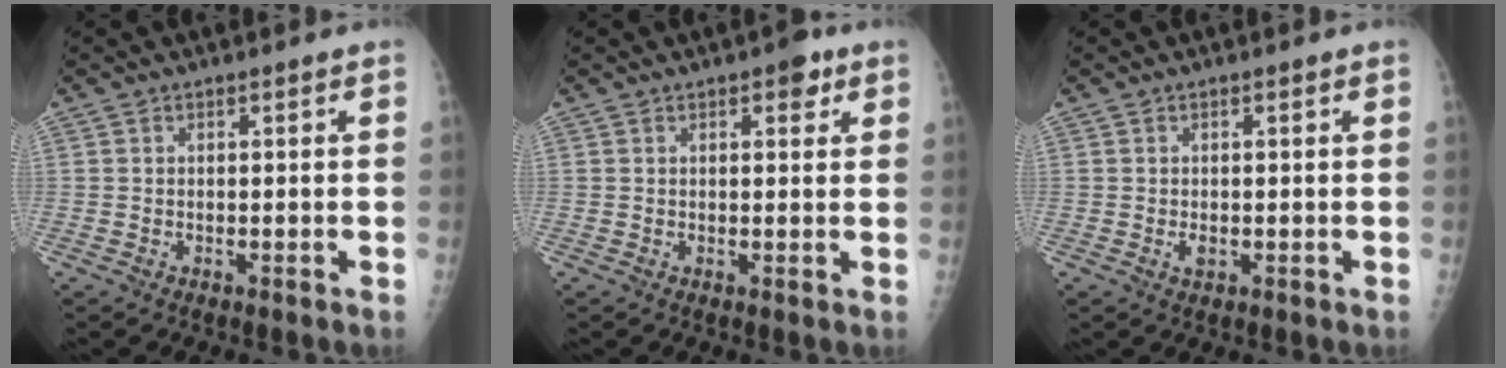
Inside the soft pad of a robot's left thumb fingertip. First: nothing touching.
{"total": 3.3, "force": [1.8, 1.6, 2.3], "torque": [-0.015, -0.003, 0.017]}
{"total": 1.5, "force": [-0.2, 0.9, 1.1], "torque": [-0.016, -0.002, -0.003]}